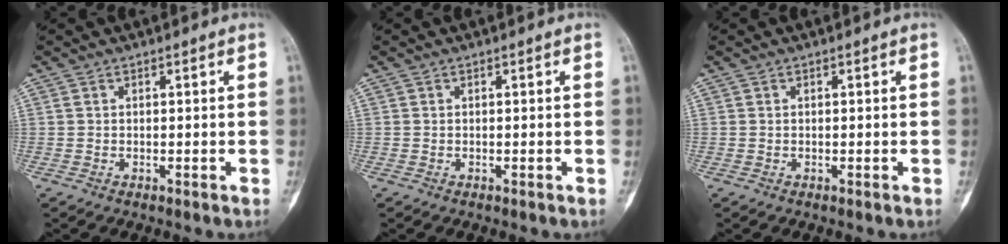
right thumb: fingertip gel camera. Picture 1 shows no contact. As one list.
[{"total": 0.0}, {"total": 0.0}]